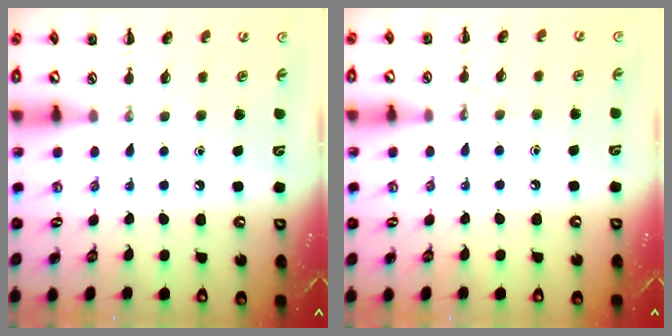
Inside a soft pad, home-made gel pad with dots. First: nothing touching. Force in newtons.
{"total": 5.0, "press": 4.9, "slide": 1.2}